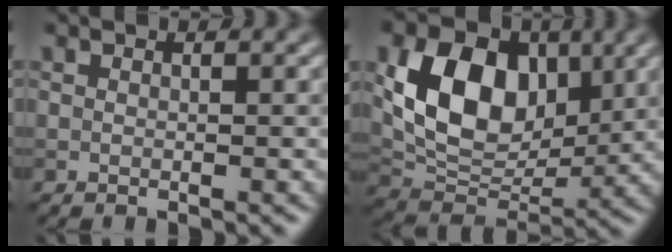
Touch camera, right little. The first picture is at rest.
{"total": 10.2, "force": [2.5, 7.1, 6.9], "torque": [-0.129, -0.004, 0.048]}